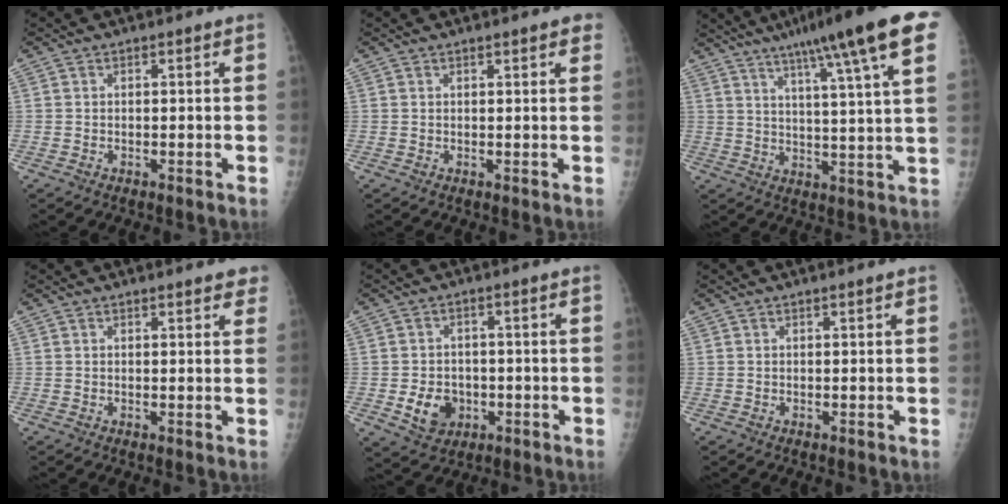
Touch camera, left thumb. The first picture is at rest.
{"total": 2.6, "force": [1.8, 0.5, 1.8], "torque": [-0.014, 0.000, 0.019]}
{"total": 20.5, "force": [12.2, 1.7, 16.3], "torque": [-0.238, -0.015, 0.160]}
{"total": 4.1, "force": [3.2, 1.2, 2.3], "torque": [-0.006, -0.004, 0.032]}
{"total": 6.7, "force": [-1.7, 5.5, 3.5], "torque": [-0.037, 0.005, -0.020]}
{"total": 0.6, "force": [0.4, -0.1, 0.4], "torque": [-0.009, -0.001, 0.008]}